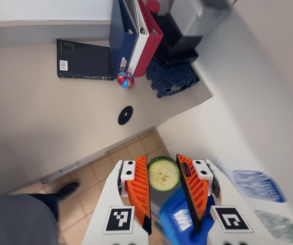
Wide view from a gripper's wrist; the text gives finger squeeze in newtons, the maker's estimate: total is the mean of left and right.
{"total": 8.2, "left": 8.4, "right": 8.1}